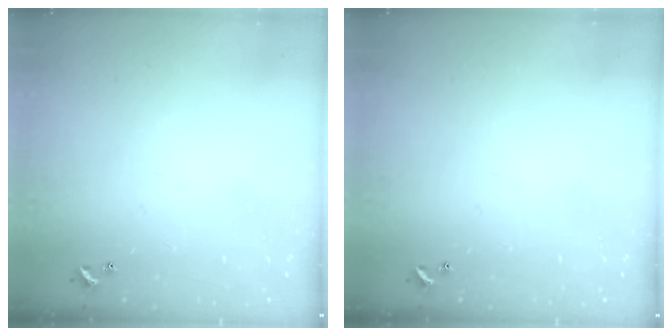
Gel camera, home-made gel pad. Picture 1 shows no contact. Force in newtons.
{"total": 0.0}